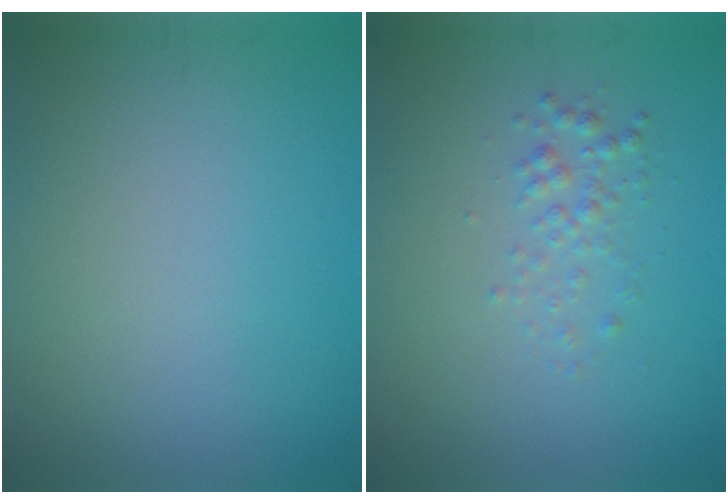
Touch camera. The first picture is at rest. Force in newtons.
{"total": 1.5, "press": 1.5, "slide": 0.1}